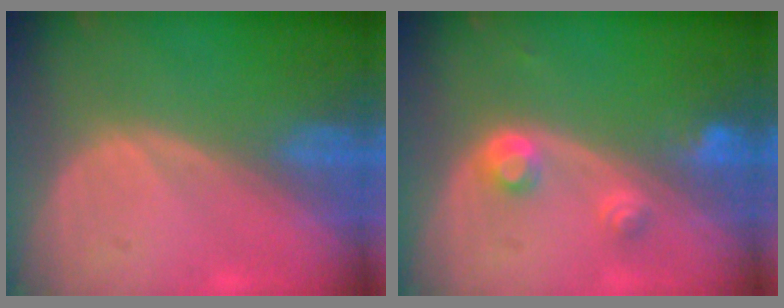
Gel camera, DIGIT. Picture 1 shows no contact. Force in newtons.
{"total": 2.9, "press": 2.9, "slide": 0.5}